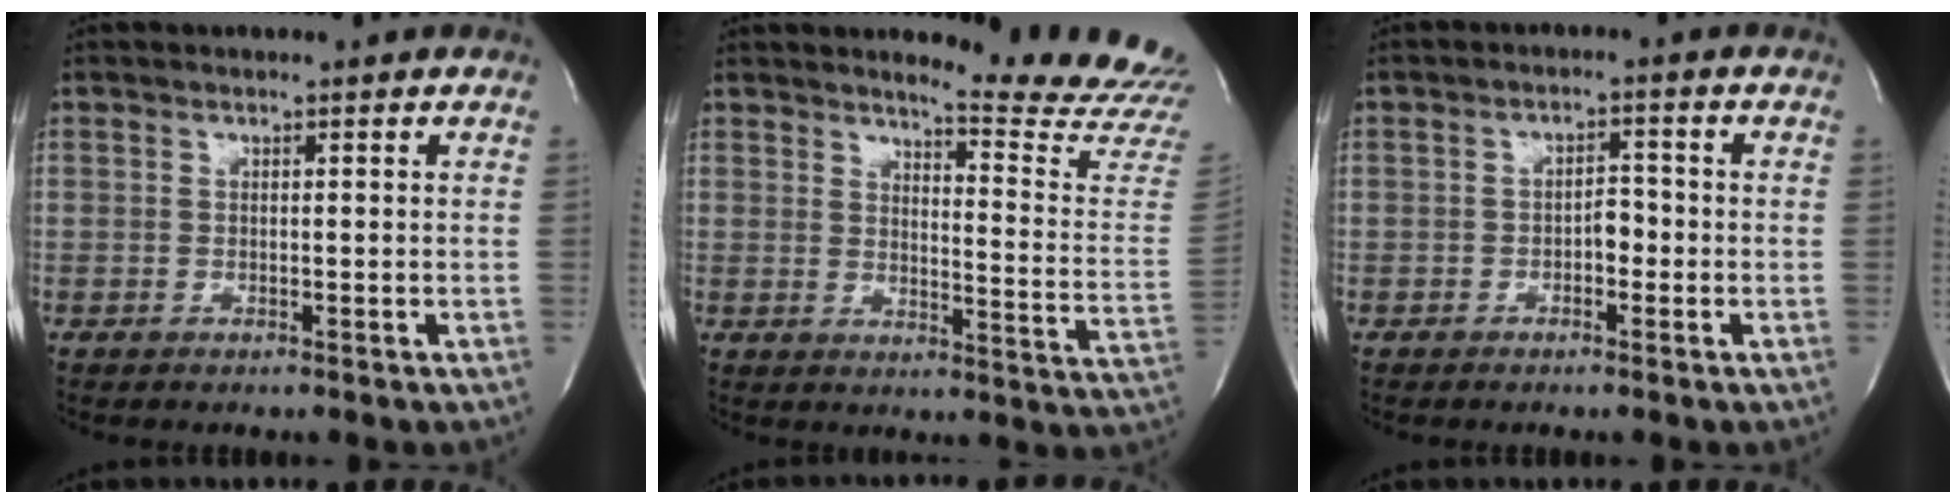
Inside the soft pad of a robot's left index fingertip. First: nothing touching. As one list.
[{"total": 15.0, "force": [14.7, -1.5, 2.7], "torque": [-0.037, -0.152, 0.156]}, {"total": 2.5, "force": [-1.0, 1.2, 1.9], "torque": [-0.023, 0.006, -0.017]}]